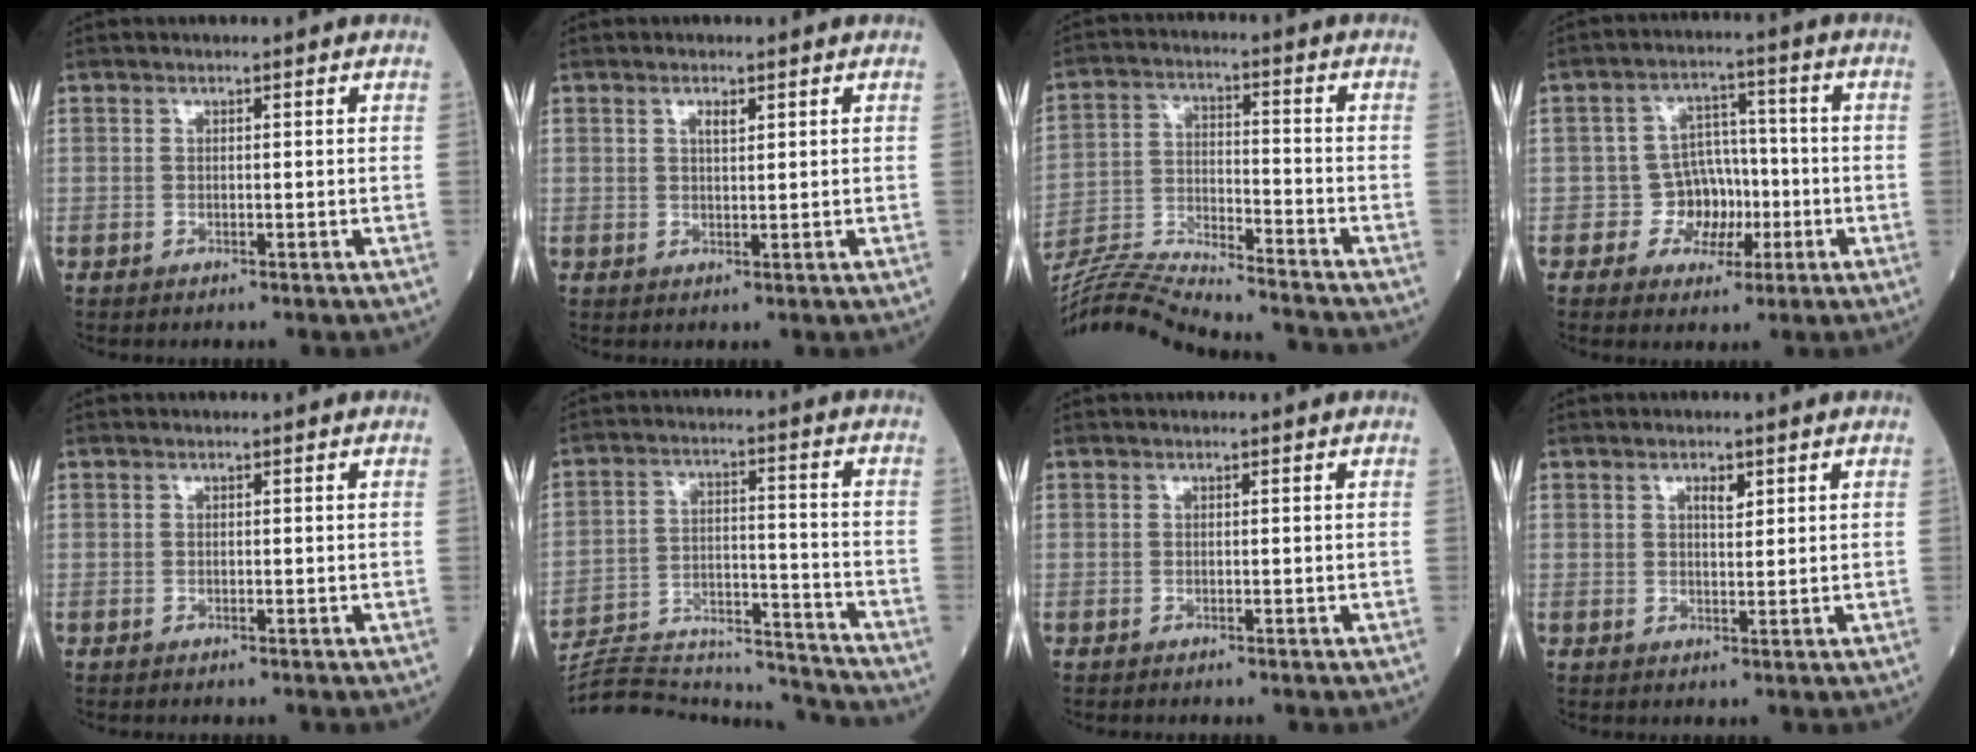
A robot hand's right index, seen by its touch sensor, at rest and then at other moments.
{"total": 1.5, "force": [0.8, 0.3, 1.2], "torque": [-0.022, 0.000, 0.015]}
{"total": 18.8, "force": [-17.7, 0.5, 6.1], "torque": [-0.128, -0.013, -0.293]}
{"total": 6.1, "force": [-1.5, 5.5, 2.2], "torque": [-0.023, 0.019, -0.021]}
{"total": 0.0}
{"total": 19.2, "force": [-18.8, 1.8, 3.2], "torque": [-0.072, 0.023, -0.283]}
{"total": 0.0}
{"total": 1.9, "force": [1.1, 0.6, 1.5], "torque": [-0.025, -0.001, 0.017]}